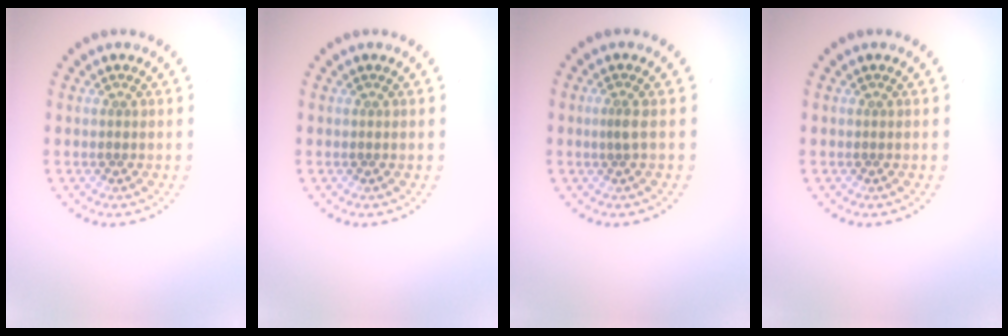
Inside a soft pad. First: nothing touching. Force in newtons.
{"total": 0.0}
{"total": 0.8, "press": 0.4, "slide": 0.6}
{"total": 0.0}